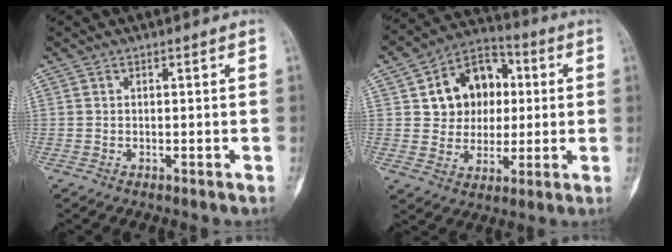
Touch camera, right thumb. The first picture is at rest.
{"total": 14.3, "force": [2.7, 11.4, 8.2], "torque": [-0.080, 0.011, 0.044]}